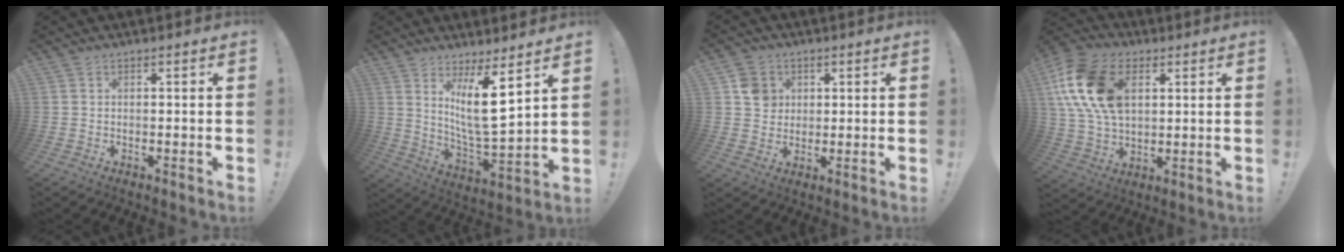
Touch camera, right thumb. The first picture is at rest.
{"total": 13.2, "force": [6.5, 2.5, 11.2], "torque": [-0.191, -0.051, 0.104]}
{"total": 6.9, "force": [2.1, 6.2, 2.1], "torque": [-0.008, -0.007, 0.040]}
{"total": 20.2, "force": [6.0, 13.5, 13.7], "torque": [-0.261, -0.011, 0.109]}